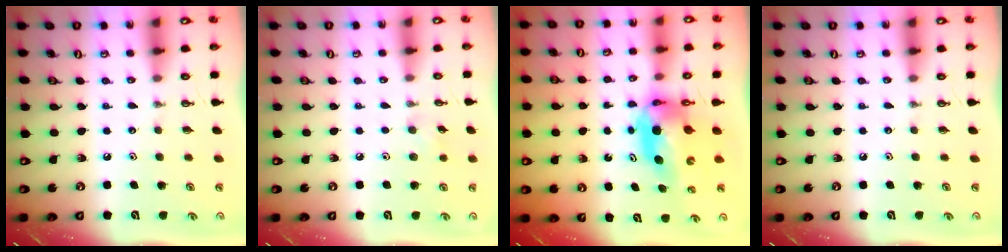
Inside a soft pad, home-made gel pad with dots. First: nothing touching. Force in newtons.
{"total": 5.2, "press": 5.0, "slide": 1.7}
{"total": 7.4, "press": 7.3, "slide": 0.9}
{"total": 0.0}